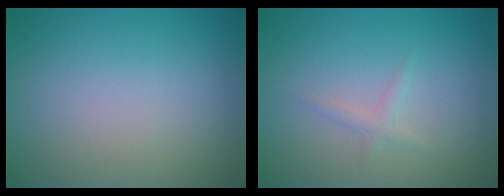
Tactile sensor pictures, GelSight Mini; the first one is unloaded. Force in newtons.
{"total": 1.0, "press": 1.0, "slide": 0.1}